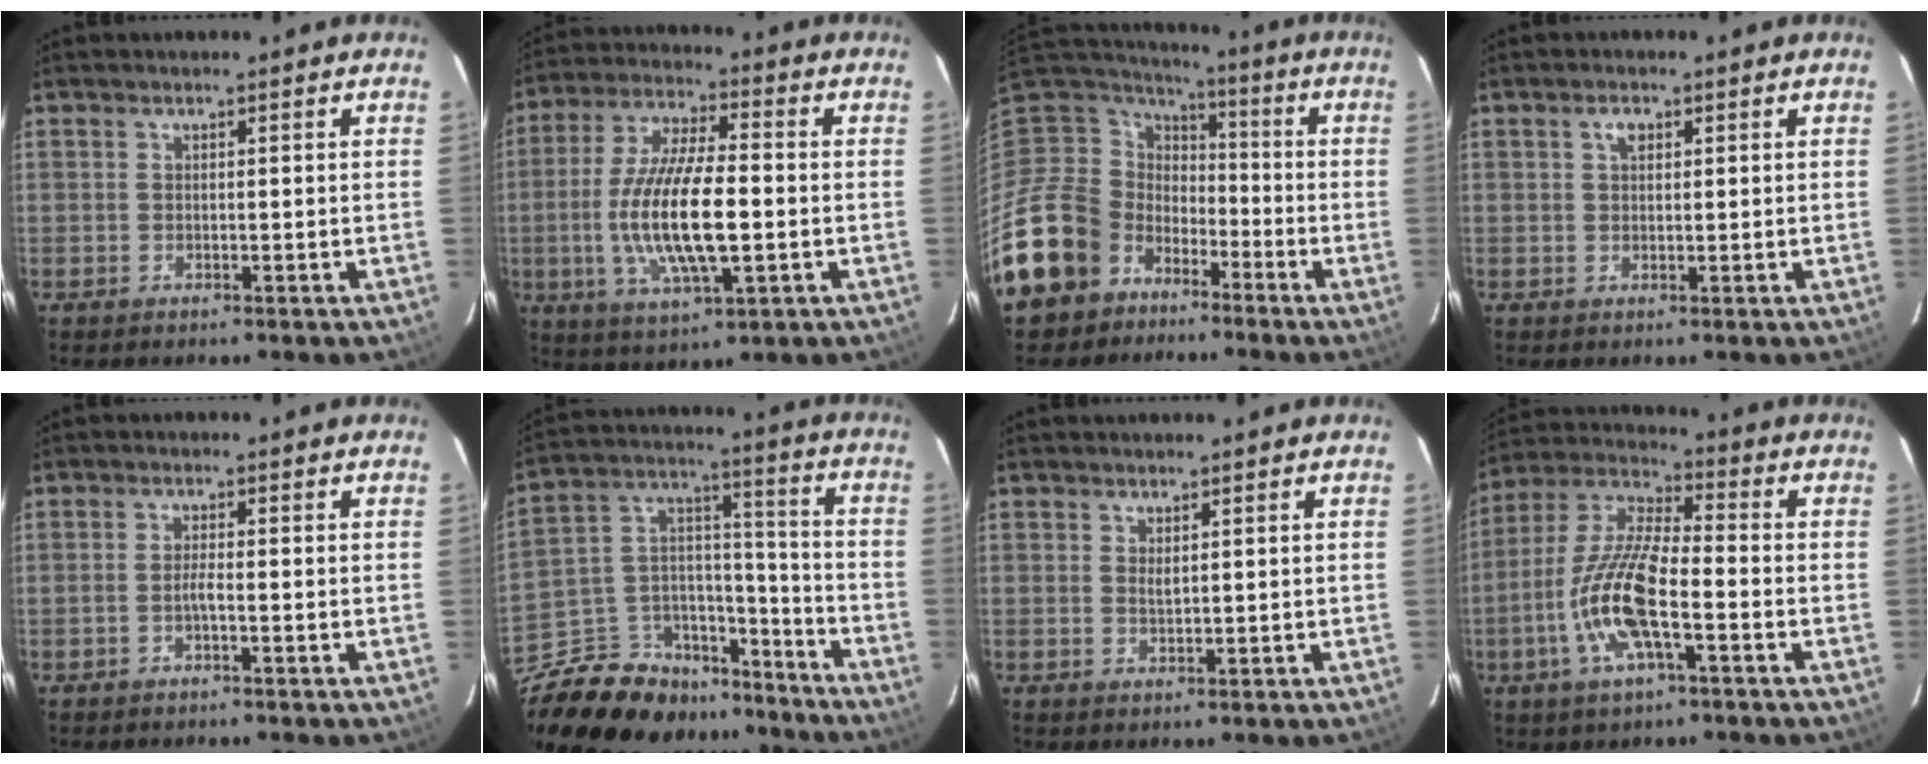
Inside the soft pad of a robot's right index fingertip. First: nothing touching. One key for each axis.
{"total": 16.2, "fx": -2.5, "fy": 4.7, "fz": 15.3, "tx": -0.308, "ty": -0.008, "tz": -0.043}
{"total": 16.6, "fx": -9.3, "fy": 13.3, "fz": 3.4, "tx": -0.112, "ty": 0.031, "tz": -0.159}
{"total": 1.9, "fx": 0.8, "fy": 1.1, "fz": 1.2, "tx": -0.021, "ty": 0.007, "tz": 0.013}
{"total": 1.4, "fx": -0.7, "fy": -0.3, "fz": 1.2, "tx": -0.025, "ty": 0.001, "tz": -0.015}
{"total": 24.0, "fx": -18.9, "fy": 12.1, "fz": 8.5, "tx": -0.202, "ty": 0.069, "tz": -0.290}
{"total": 1.2, "fx": 0.7, "fy": 0.2, "fz": 1.0, "tx": -0.018, "ty": -0.001, "tz": 0.012}
{"total": 14.1, "fx": -4.9, "fy": 4.1, "fz": 12.6, "tx": -0.267, "ty": -0.005, "tz": -0.100}